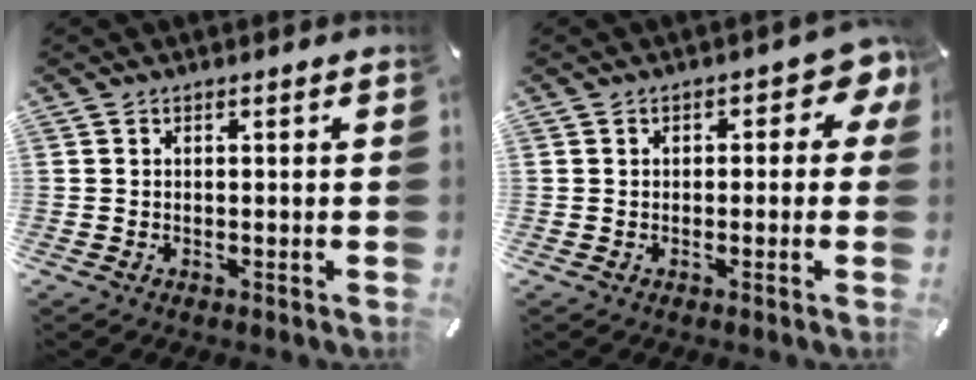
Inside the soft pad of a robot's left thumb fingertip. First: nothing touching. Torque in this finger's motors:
{"motor_torque": [0.79, 0.71, -0.02, -0.07, 0.05]}